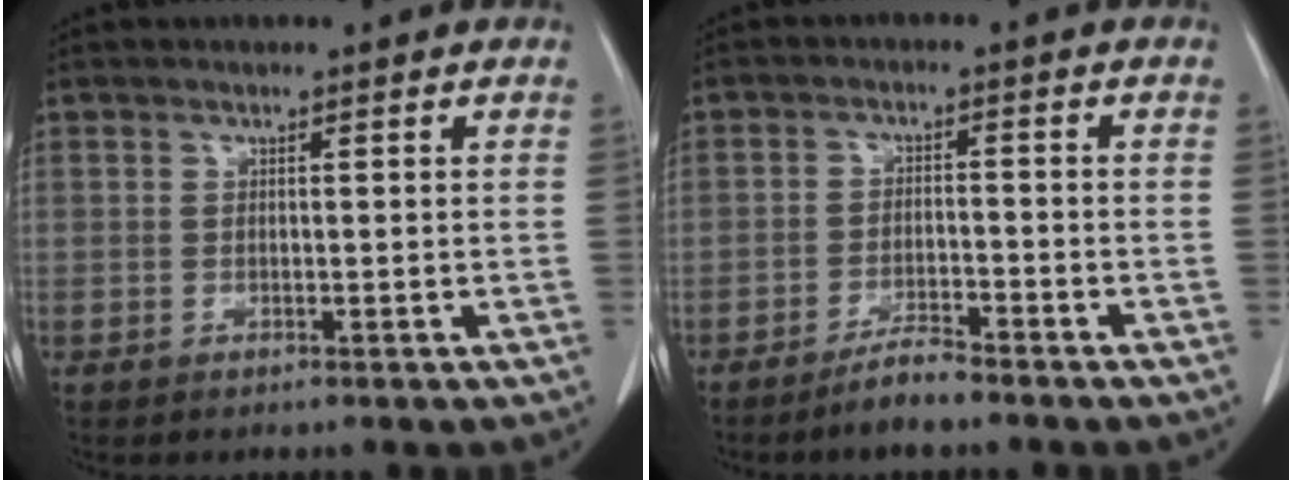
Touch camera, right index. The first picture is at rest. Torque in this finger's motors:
{"motor_torque": [-0.19, -0.20, -0.11, -0.03]}